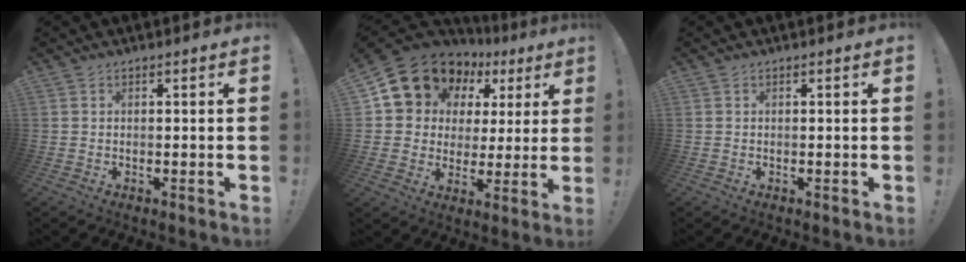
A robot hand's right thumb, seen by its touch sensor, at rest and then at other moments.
{"total": 13.2, "force": [8.4, 9.5, 3.9], "torque": [-0.070, -0.057, 0.170]}
{"total": 0.0}